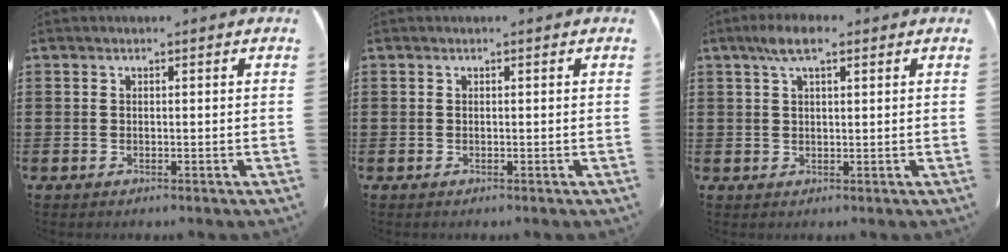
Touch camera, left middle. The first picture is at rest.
{"total": 0.0}
{"total": 4.0, "force": [2.2, 1.2, 3.0], "torque": [-0.067, 0.005, 0.041]}